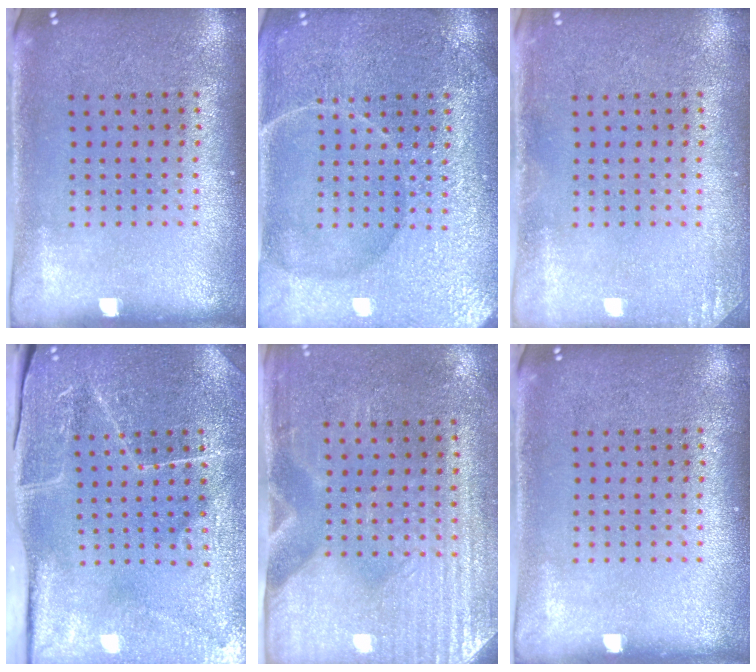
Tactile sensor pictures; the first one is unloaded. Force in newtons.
{"total": 6.2, "press": 6.1, "slide": 0.8}
{"total": 1.3, "press": 1.3, "slide": 0.1}
{"total": 3.8, "press": 3.8, "slide": 0.5}
{"total": 2.9, "press": 2.6, "slide": 1.5}
{"total": 0.0}